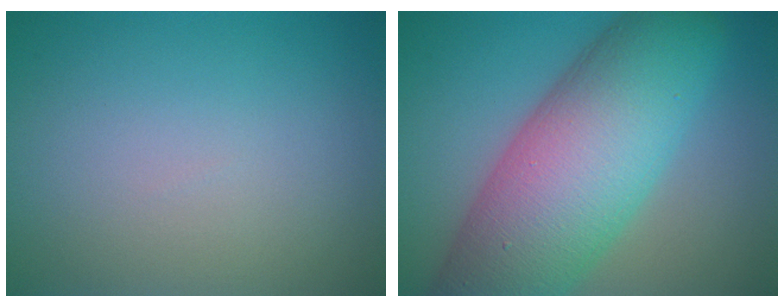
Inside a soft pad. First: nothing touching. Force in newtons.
{"total": 13.7, "press": 13.7, "slide": 0.4}